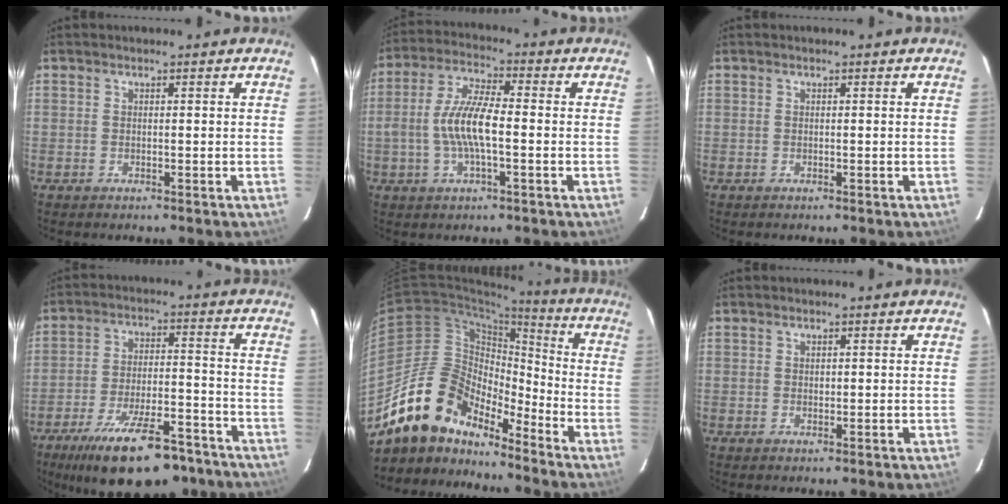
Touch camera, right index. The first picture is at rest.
{"total": 9.5, "force": [-1.6, 2.7, 8.9], "torque": [-0.185, 0.006, -0.032]}
{"total": 0.0}
{"total": 19.9, "force": [-14.5, 6.9, 11.8], "torque": [-0.211, -0.017, -0.210]}
{"total": 16.4, "force": [-13.8, 6.8, 5.8], "torque": [-0.110, 0.020, -0.250]}
{"total": 0.5, "force": [0.3, 0.4, 0.2], "torque": [0.000, 0.003, 0.007]}